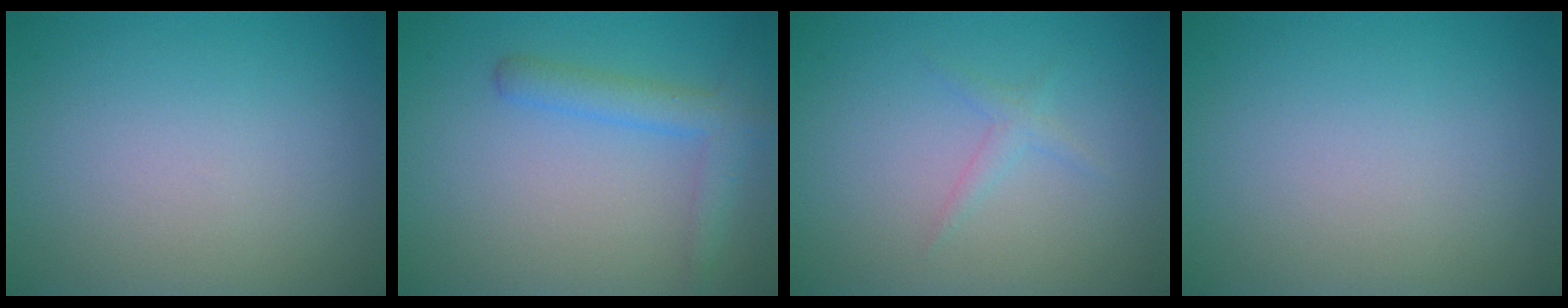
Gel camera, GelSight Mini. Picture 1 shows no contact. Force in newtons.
{"total": 3.0, "press": 3.0, "slide": 0.2}
{"total": 1.1, "press": 1.1, "slide": 0.0}
{"total": 0.0}